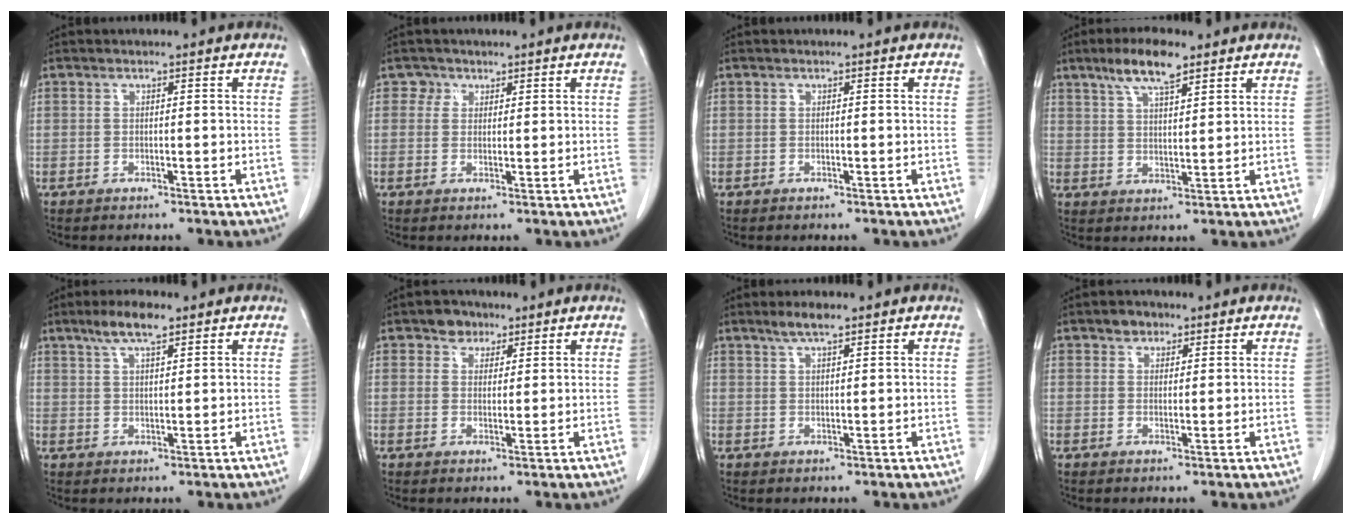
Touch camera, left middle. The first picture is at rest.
{"total": 1.6, "force": [1.0, 1.3, -0.1], "torque": [0.012, -0.001, 0.010]}
{"total": 0.0}
{"total": 7.3, "force": [5.0, 1.6, 5.0], "torque": [-0.101, 0.008, 0.092]}
{"total": 5.3, "force": [3.7, 1.0, 3.6], "torque": [-0.076, 0.007, 0.068]}
{"total": 3.2, "force": [2.1, 2.2, 0.8], "torque": [-0.012, 0.005, 0.032]}
{"total": 3.2, "force": [2.4, 0.4, 2.0], "torque": [-0.046, 0.003, 0.047]}
{"total": 2.2, "force": [1.5, 1.5, 0.6], "torque": [-0.011, 0.003, 0.023]}